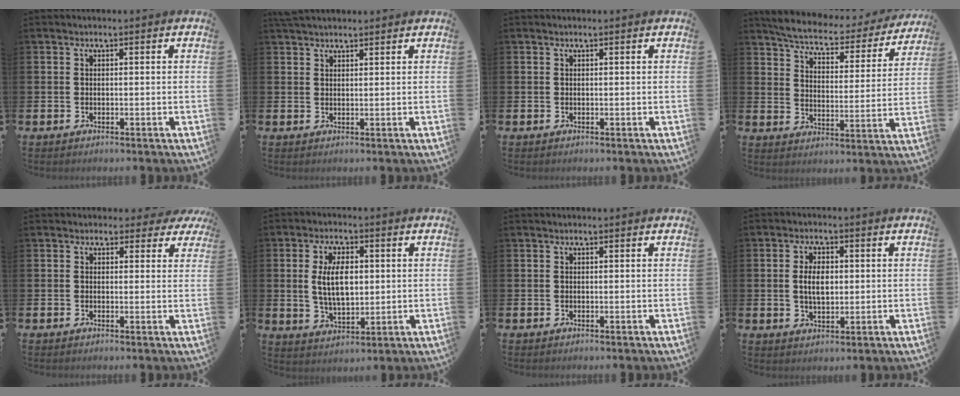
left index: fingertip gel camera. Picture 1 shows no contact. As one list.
[{"total": 2.4, "force": [2.3, 0.6, 0.5], "torque": [-0.006, -0.006, 0.041]}, {"total": 0.0}, {"total": 5.1, "force": [4.8, 1.0, 1.6], "torque": [-0.056, -0.038, 0.074]}, {"total": 1.7, "force": [1.1, 1.3, 0.1], "torque": [0.013, 0.000, 0.013]}, {"total": 6.7, "force": [1.3, 3.5, 5.6], "torque": [-0.089, 0.001, 0.017]}, {"total": 0.0}, {"total": 4.2, "force": [0.6, 2.4, 3.5], "torque": [-0.038, -0.003, 0.003]}]